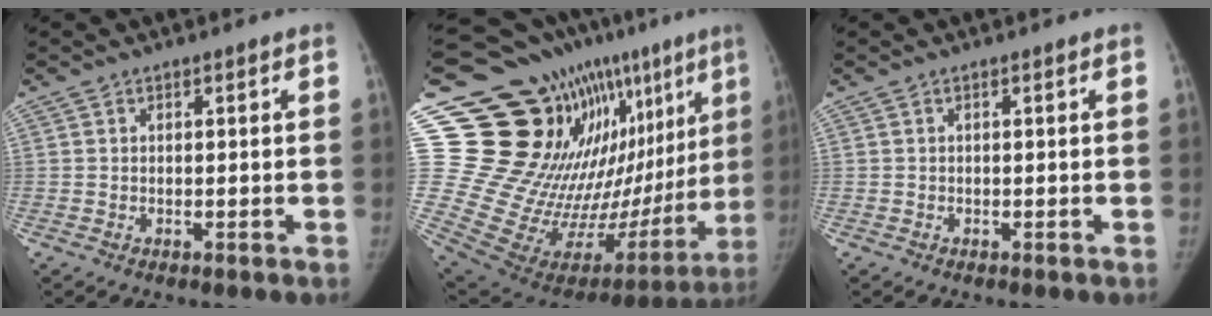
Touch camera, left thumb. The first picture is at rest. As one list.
[{"total": 33.1, "force": [18.3, 13.6, 24.1], "torque": [-0.336, -0.056, 0.316]}, {"total": 0.0}]